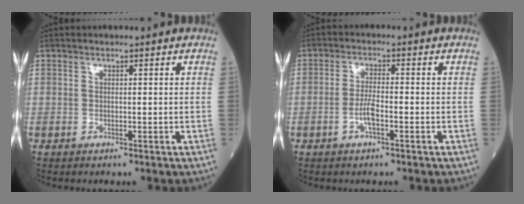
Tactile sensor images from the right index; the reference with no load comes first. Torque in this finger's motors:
{"motor_torque": [-0.18, -0.12, 0.00, 0.00]}